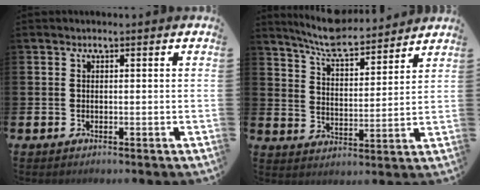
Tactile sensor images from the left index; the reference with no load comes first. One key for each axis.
{"total": 7.9, "fx": 7.6, "fy": 1.1, "fz": 2.0, "tx": -0.074, "ty": -0.051, "tz": 0.134}